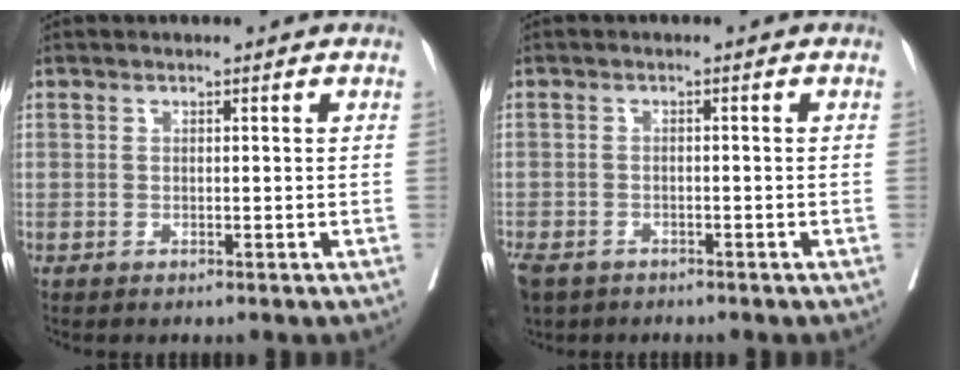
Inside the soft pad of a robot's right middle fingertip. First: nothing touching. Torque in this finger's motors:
{"motor_torque": [0.81, -1.33, 1.05, 0.21]}